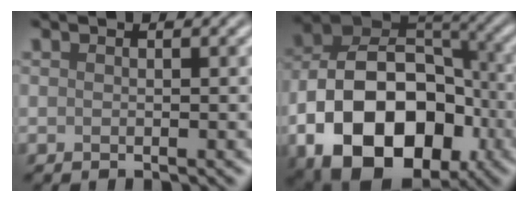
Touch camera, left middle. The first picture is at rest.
{"total": 16.2, "force": [-5.2, 10.9, 10.7], "torque": [-0.174, -0.017, -0.090]}